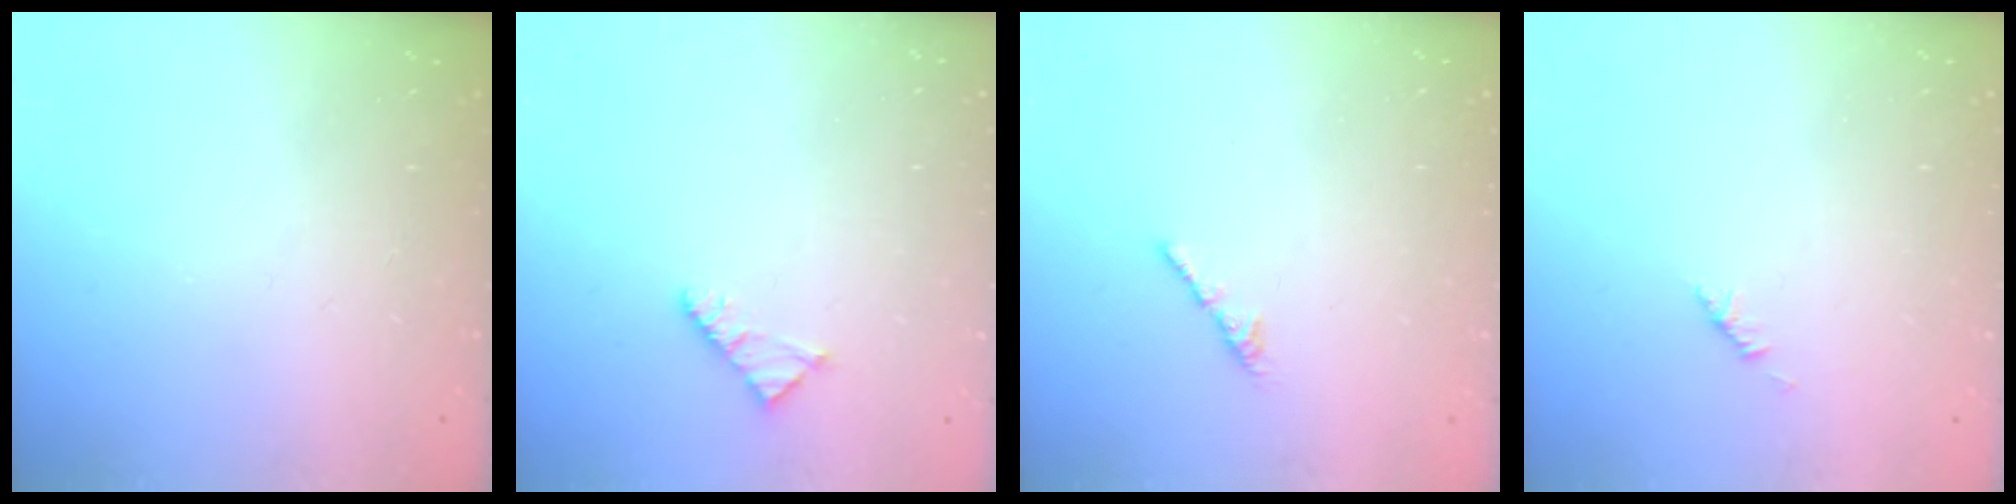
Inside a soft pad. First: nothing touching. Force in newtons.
{"total": 2.3, "press": 2.3, "slide": 0.4}
{"total": 2.1, "press": 2.0, "slide": 0.7}
{"total": 1.9, "press": 1.8, "slide": 0.6}